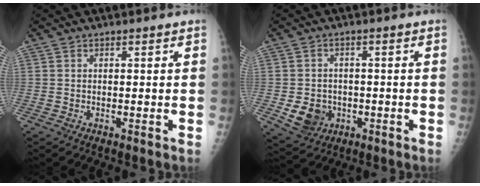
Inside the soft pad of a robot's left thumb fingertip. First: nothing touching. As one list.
[{"total": 6.7, "force": [-1.7, 5.8, 2.8], "torque": [-0.025, 0.006, -0.019]}]